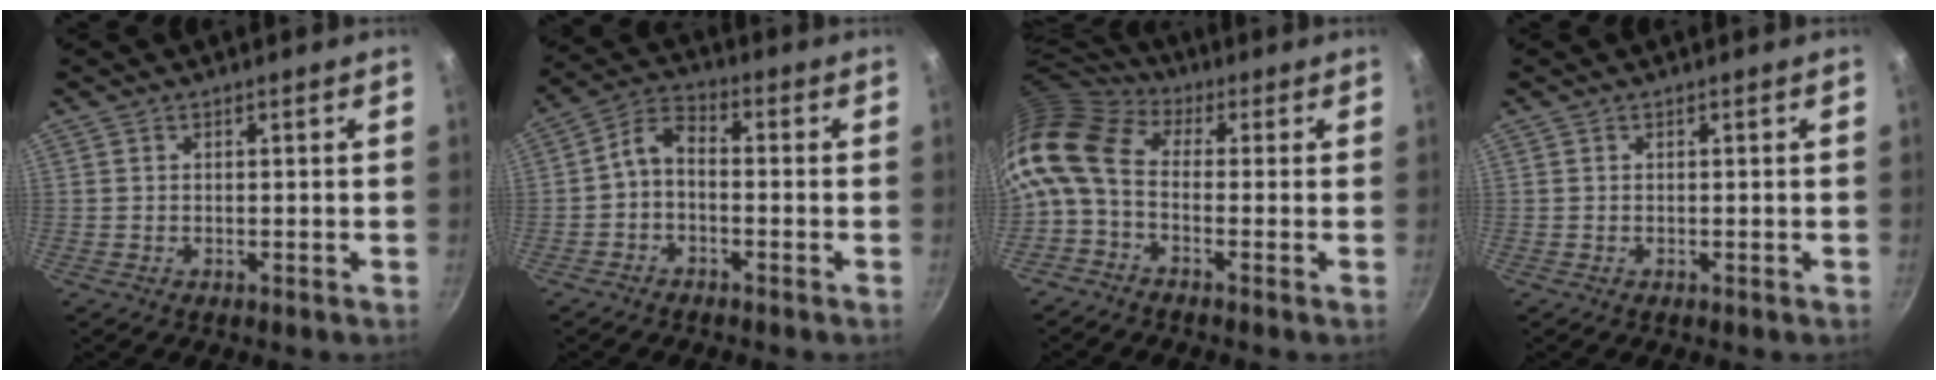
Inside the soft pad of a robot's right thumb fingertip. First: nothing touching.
{"total": 5.4, "force": [-1.6, 3.2, 4.0], "torque": [-0.079, 0.041, -0.040]}
{"total": 12.2, "force": [-0.8, 7.7, 9.5], "torque": [-0.198, 0.021, -0.038]}
{"total": 0.0}